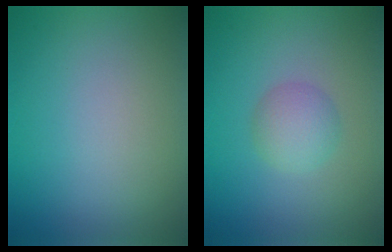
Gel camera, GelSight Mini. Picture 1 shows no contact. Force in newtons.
{"total": 2.5, "press": 2.5, "slide": 0.1}